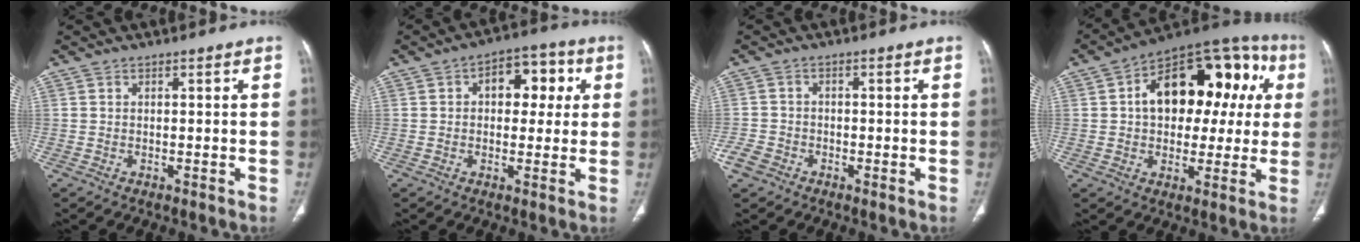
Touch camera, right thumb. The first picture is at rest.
{"total": 9.3, "force": [2.2, 6.0, 6.8], "torque": [-0.048, 0.016, 0.026]}
{"total": 3.5, "force": [-2.0, 2.6, 1.4], "torque": [-0.024, 0.008, -0.041]}
{"total": 22.4, "force": [4.1, 13.6, 17.3], "torque": [-0.194, 0.040, 0.052]}